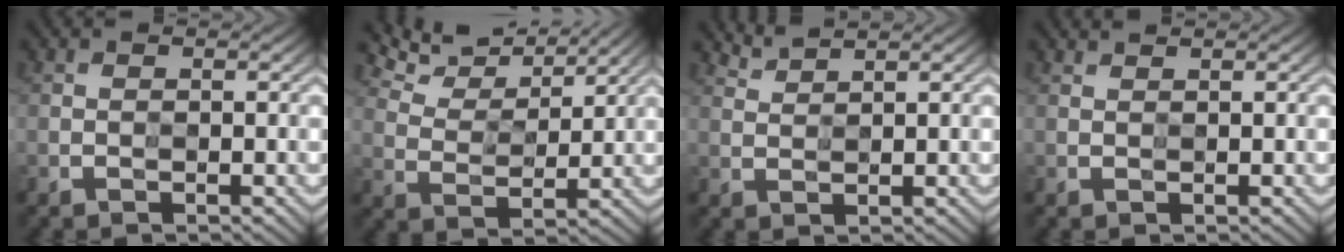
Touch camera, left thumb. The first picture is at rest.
{"total": 7.6, "force": [7.0, 1.9, 2.3], "torque": [-0.059, 0.004, 0.118]}
{"total": 2.7, "force": [2.7, -0.2, -0.1], "torque": [-0.003, 0.001, 0.062]}
{"total": 1.3, "force": [1.3, -0.2, 0.0], "torque": [0.001, 0.004, 0.030]}